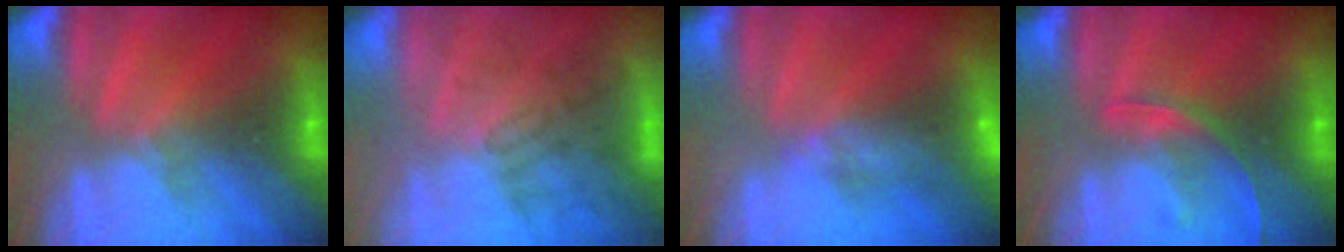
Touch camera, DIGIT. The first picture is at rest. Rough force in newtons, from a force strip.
{"total": 3.2}
{"total": 7.4}
{"total": 2.5}